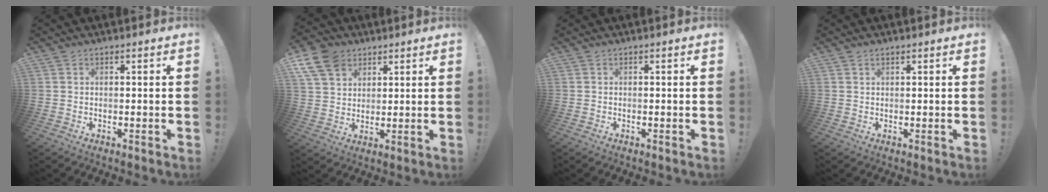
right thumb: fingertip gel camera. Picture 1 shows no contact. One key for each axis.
{"total": 11.0, "fx": 6.2, "fy": 7.6, "fz": 4.9, "tx": -0.094, "ty": -0.025, "tz": 0.122}
{"total": 0.0}
{"total": 0.6, "fx": 0.5, "fy": 0.1, "fz": 0.3, "tx": 0.002, "ty": -0.004, "tz": 0.009}